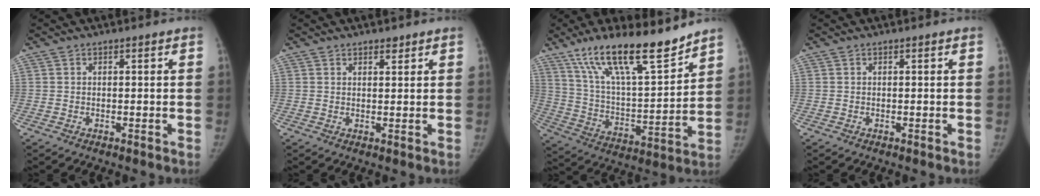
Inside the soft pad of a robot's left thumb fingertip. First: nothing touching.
{"total": 1.7, "force": [1.3, 0.7, 0.7], "torque": [-0.002, -0.008, 0.018]}
{"total": 20.0, "force": [14.9, 4.8, 12.5], "torque": [-0.188, -0.078, 0.266]}
{"total": 0.0}